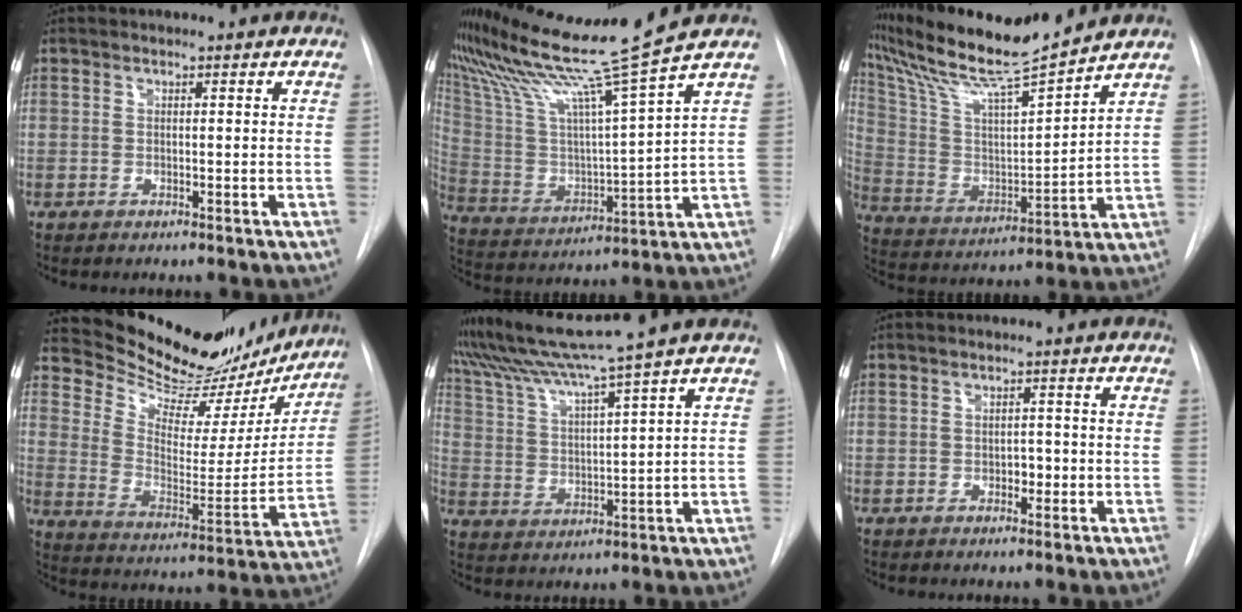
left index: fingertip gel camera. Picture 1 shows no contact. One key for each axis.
{"total": 17.6, "fx": 14.9, "fy": -3.4, "fz": 8.6, "tx": -0.166, "ty": -0.040, "tz": 0.262}
{"total": 16.4, "fx": 14.8, "fy": -0.7, "fz": 7.1, "tx": -0.148, "ty": -0.004, "tz": 0.268}
{"total": 23.5, "fx": 21.5, "fy": 6.4, "fz": 6.7, "tx": -0.097, "ty": -0.037, "tz": 0.301}
{"total": 10.4, "fx": 8.9, "fy": -2.6, "fz": 4.7, "tx": -0.092, "ty": 0.005, "tz": 0.171}
{"total": 1.6, "fx": -0.5, "fy": 1.1, "fz": 1.1, "tx": -0.014, "ty": 0.004, "tz": -0.005}